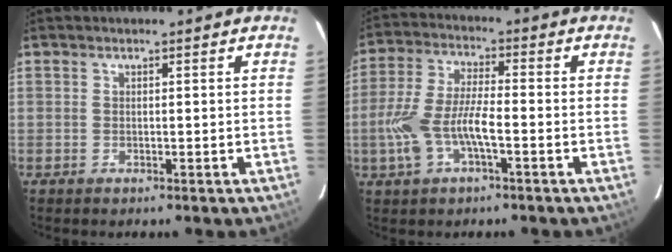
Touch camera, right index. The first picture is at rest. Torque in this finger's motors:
{"motor_torque": [0.34, 0.01, 0.30, 0.10]}